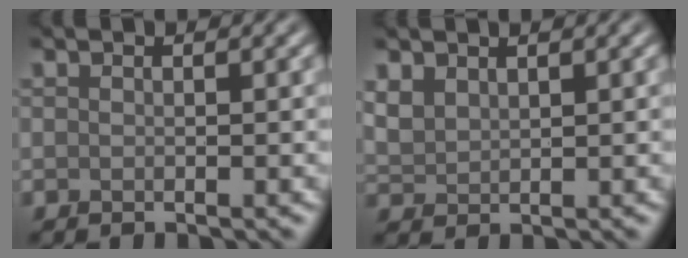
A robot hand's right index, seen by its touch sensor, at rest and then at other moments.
{"total": 2.1, "force": [1.5, 1.2, 1.0], "torque": [-0.028, 0.002, 0.035]}